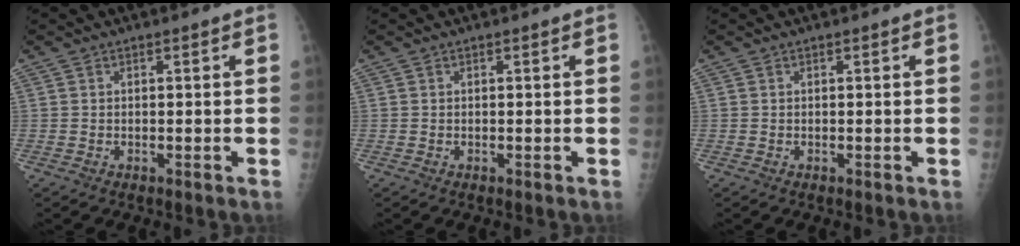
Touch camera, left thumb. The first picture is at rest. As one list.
[{"total": 0.0}, {"total": 0.0}]